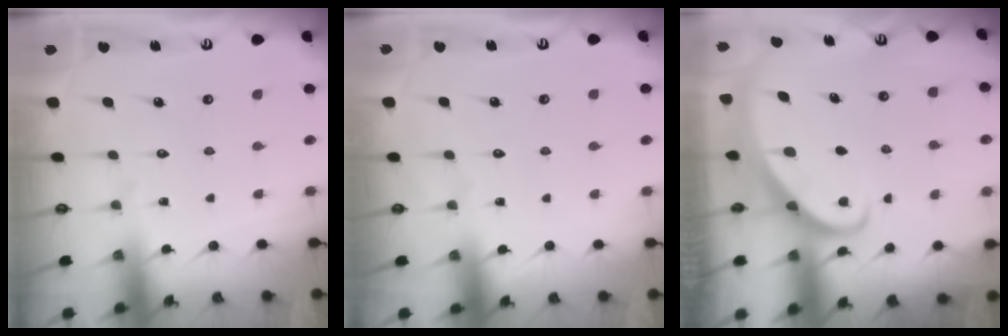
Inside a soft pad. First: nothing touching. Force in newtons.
{"total": 0.0}
{"total": 2.5, "press": 2.5, "slide": 0.3}